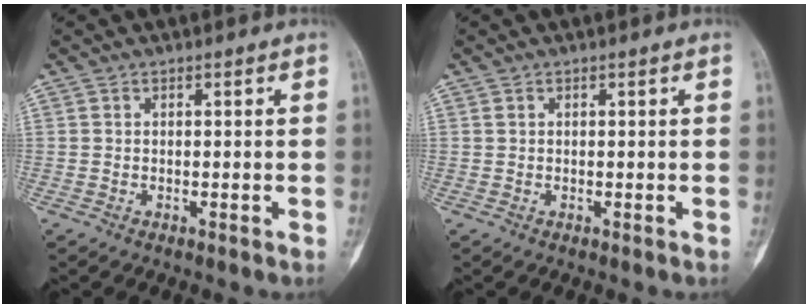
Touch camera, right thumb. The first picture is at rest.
{"total": 0.0}